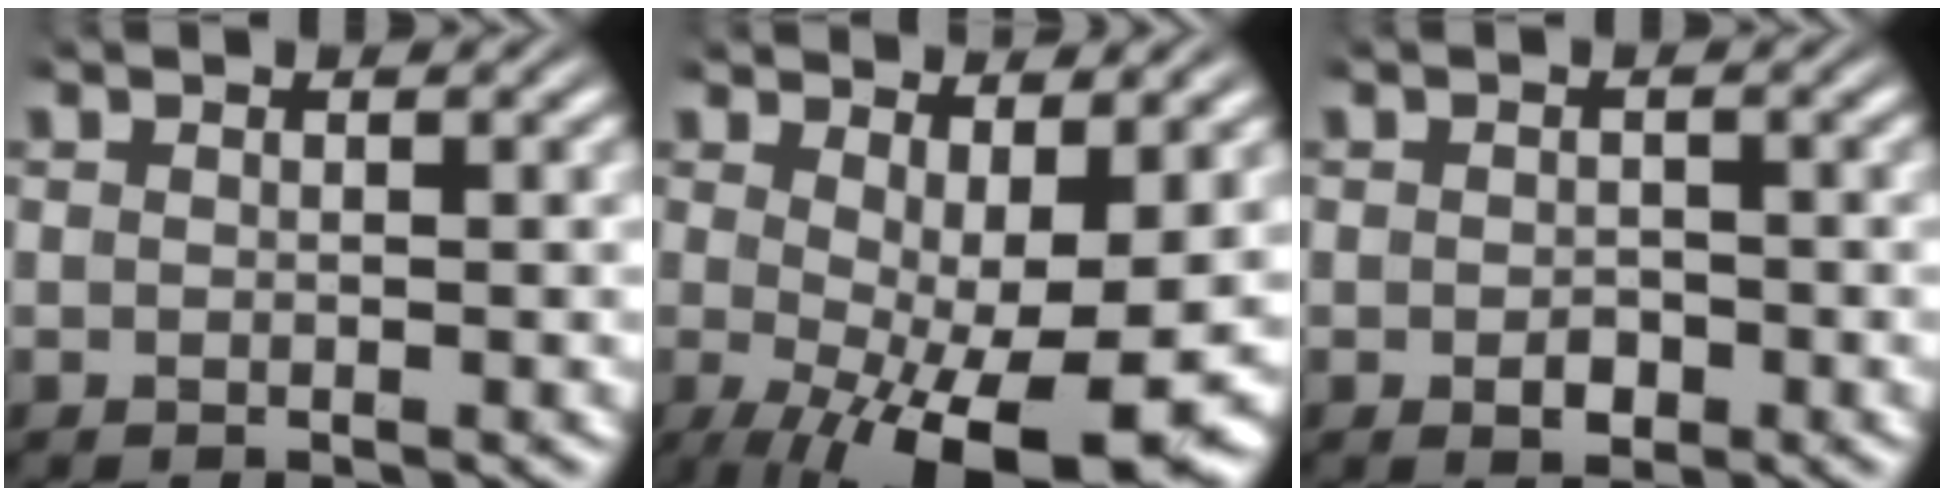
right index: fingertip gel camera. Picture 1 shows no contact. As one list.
[{"total": 9.6, "force": [-4.0, 3.5, 8.0], "torque": [-0.124, -0.048, -0.037]}, {"total": 1.1, "force": [-0.6, 0.7, 0.5], "torque": [-0.003, -0.005, -0.007]}]